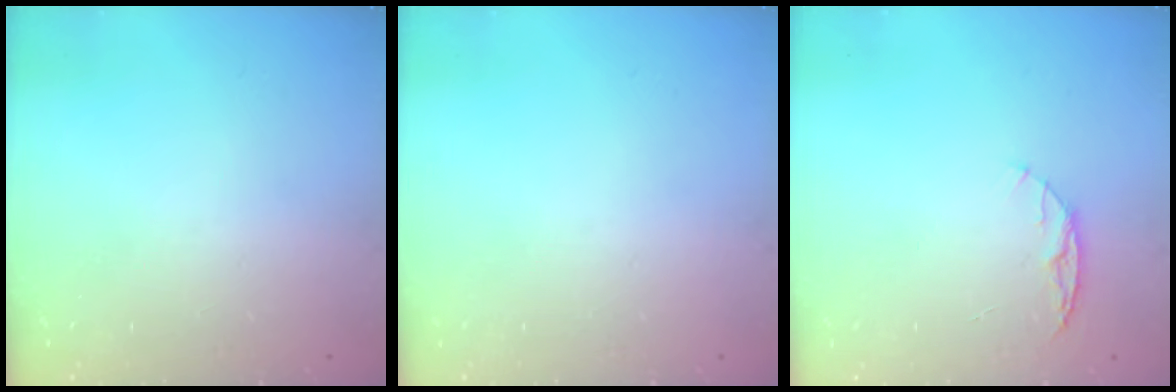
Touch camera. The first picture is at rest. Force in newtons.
{"total": 0.0}
{"total": 6.1, "press": 6.0, "slide": 0.7}